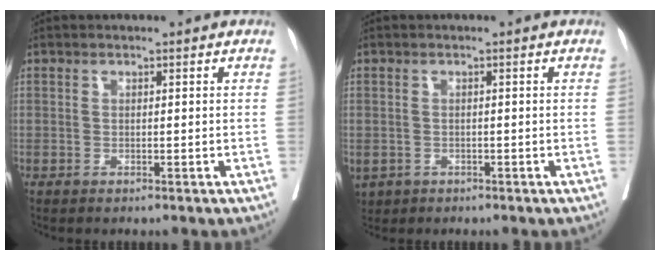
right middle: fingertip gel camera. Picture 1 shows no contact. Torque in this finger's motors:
{"motor_torque": [0.20, -0.51, 1.05, 0.21]}